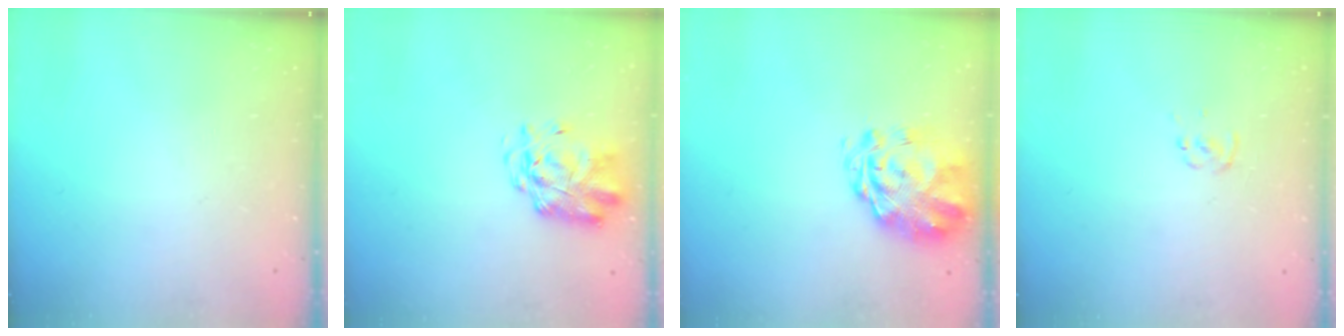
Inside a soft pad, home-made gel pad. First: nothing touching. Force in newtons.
{"total": 3.1, "press": 3.0, "slide": 0.7}
{"total": 3.3, "press": 2.9, "slide": 1.5}
{"total": 1.2, "press": 1.2, "slide": 0.3}